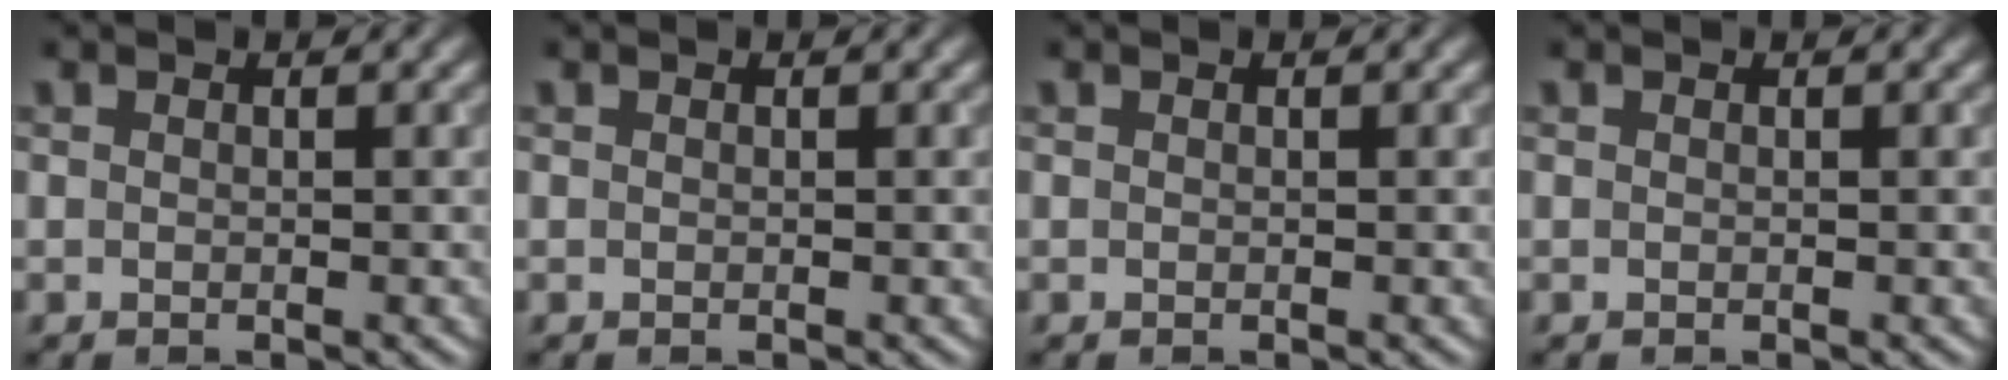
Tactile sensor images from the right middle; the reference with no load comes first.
{"total": 0.0}
{"total": 0.0}
{"total": 0.0}